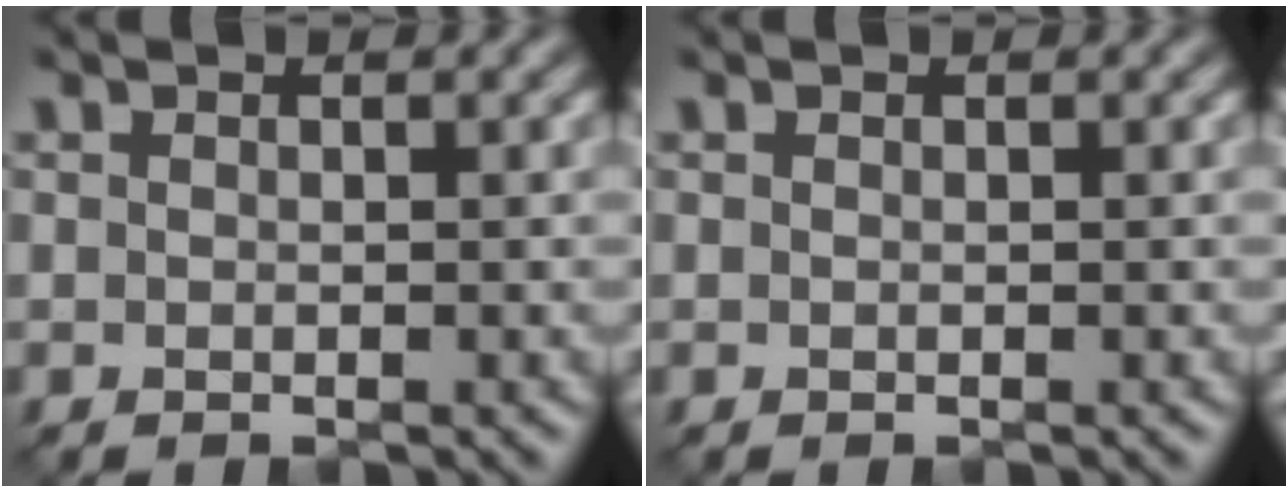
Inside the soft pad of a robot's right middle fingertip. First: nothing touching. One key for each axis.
{"total": 0.0}